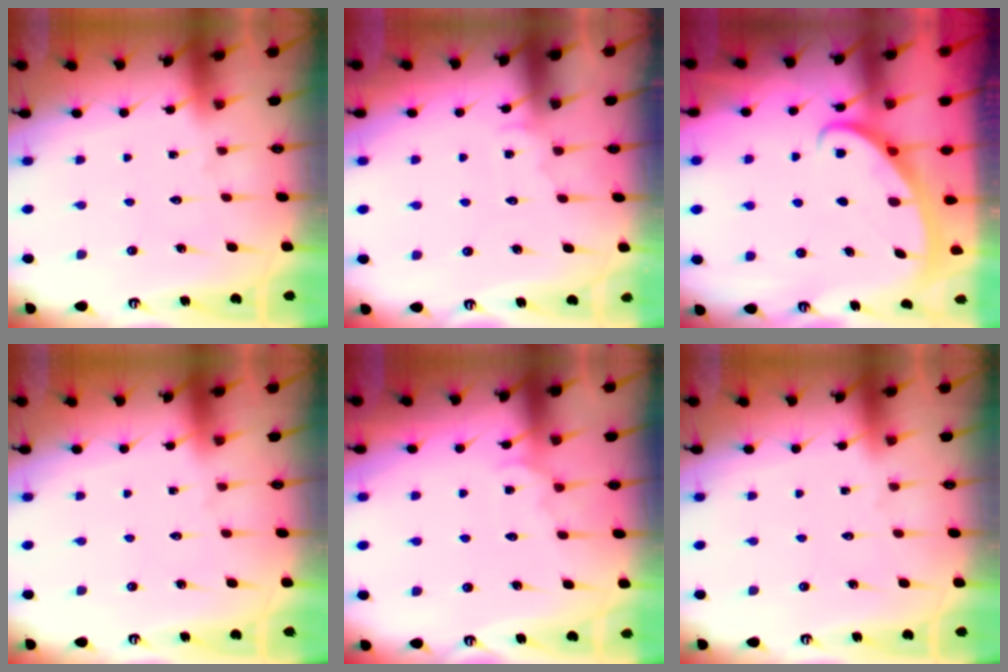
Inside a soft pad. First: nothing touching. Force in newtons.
{"total": 4.1, "press": 4.1, "slide": 0.4}
{"total": 2.6, "press": 2.6, "slide": 0.4}
{"total": 0.0}
{"total": 5.3, "press": 5.3, "slide": 0.5}
{"total": 0.0}